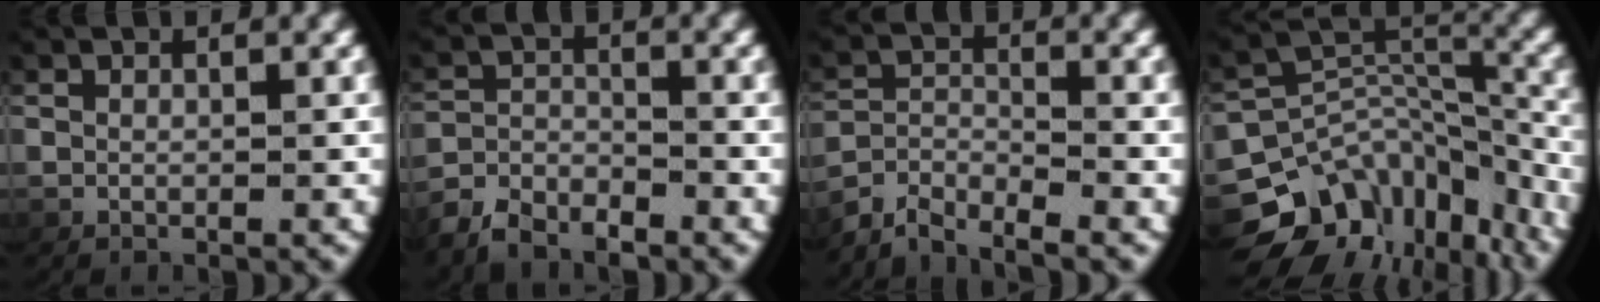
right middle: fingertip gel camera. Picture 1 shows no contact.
{"total": 3.4, "force": [-3.2, 1.0, 0.7], "torque": [-0.007, -0.001, -0.058]}
{"total": 3.6, "force": [-3.1, 0.9, 1.4], "torque": [-0.031, -0.008, -0.059]}
{"total": 13.6, "force": [-5.6, 10.1, 7.1], "torque": [-0.117, -0.034, -0.088]}